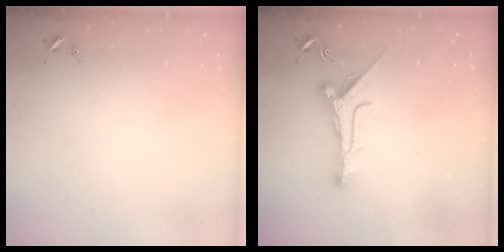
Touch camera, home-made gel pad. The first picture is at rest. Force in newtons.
{"total": 10.7, "press": 10.6, "slide": 0.8}